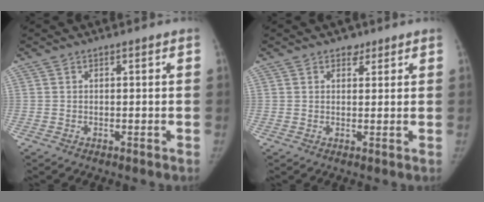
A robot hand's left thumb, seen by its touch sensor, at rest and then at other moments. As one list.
[{"total": 2.0, "force": [1.3, 1.5, 0.4], "torque": [0.009, -0.006, 0.014]}]